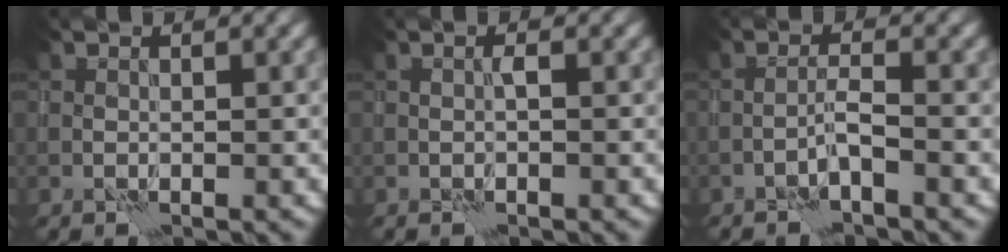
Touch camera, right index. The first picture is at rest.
{"total": 0.0}
{"total": 1.3, "force": [-0.9, -0.1, 1.0], "torque": [-0.014, 0.012, -0.022]}